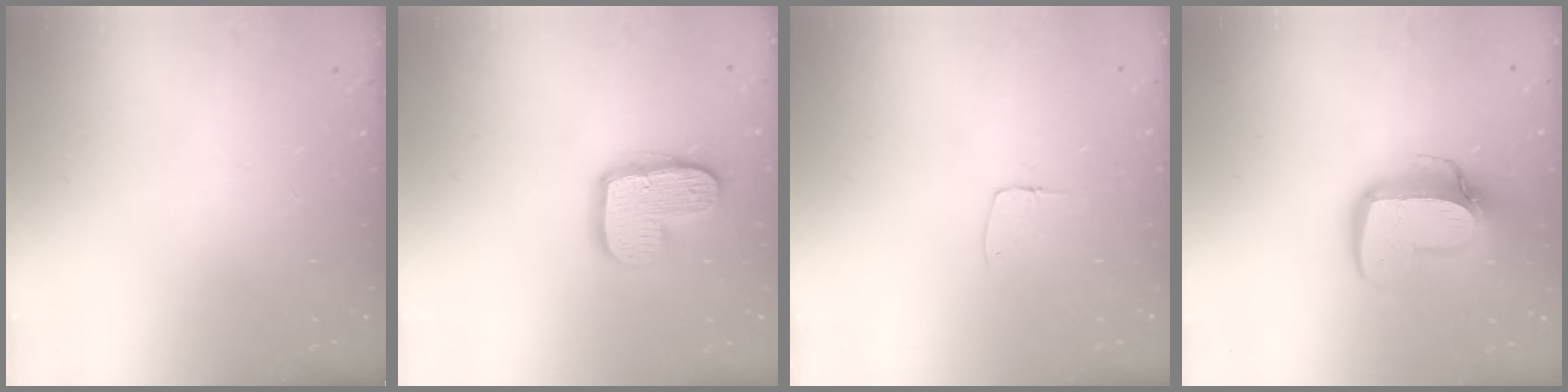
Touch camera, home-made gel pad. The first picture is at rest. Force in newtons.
{"total": 13.0, "press": 13.0, "slide": 0.8}
{"total": 4.6, "press": 4.6, "slide": 0.3}
{"total": 15.2, "press": 15.2, "slide": 1.4}